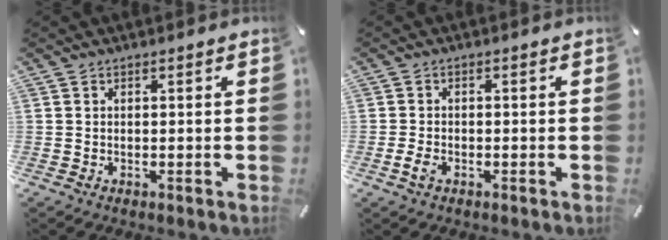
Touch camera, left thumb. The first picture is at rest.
{"total": 2.2, "force": [-1.0, 1.2, 1.6], "torque": [-0.042, -0.002, -0.021]}